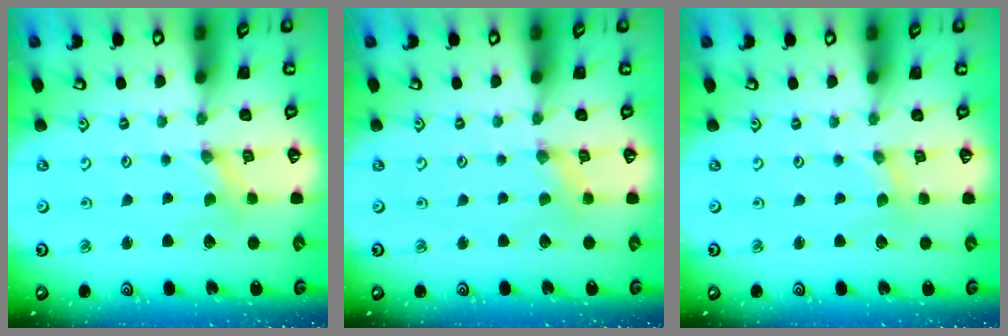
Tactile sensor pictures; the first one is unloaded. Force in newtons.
{"total": 1.3, "press": 1.3, "slide": 0.3}
{"total": 0.0}